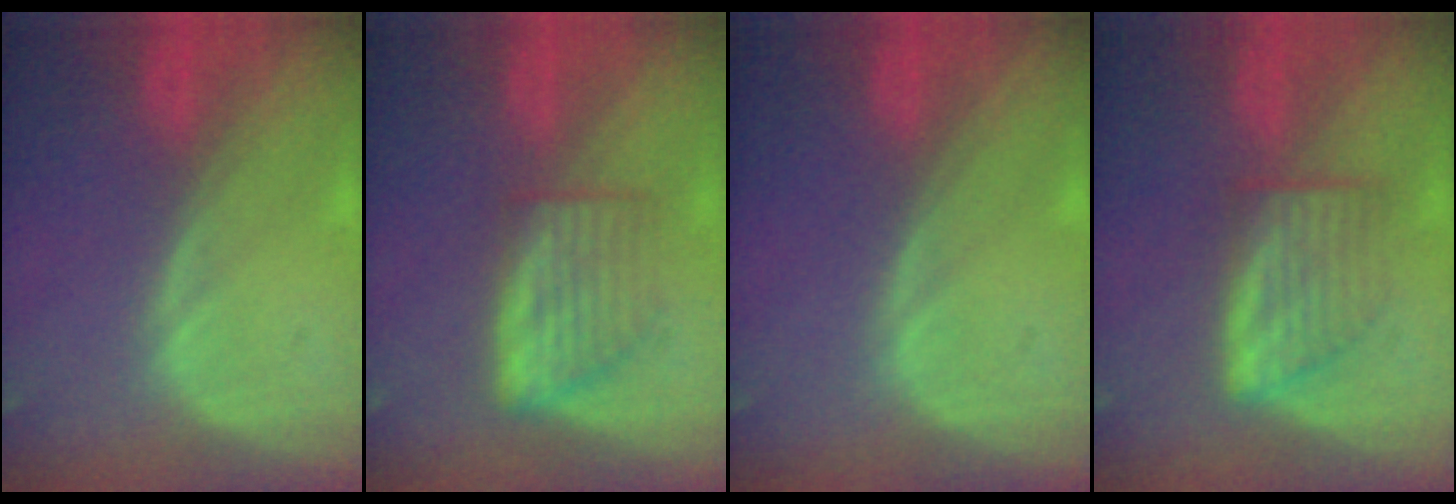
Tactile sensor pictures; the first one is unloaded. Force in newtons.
{"total": 5.8, "press": 5.4, "slide": 2.1}
{"total": 0.0}
{"total": 5.7, "press": 5.6, "slide": 1.0}